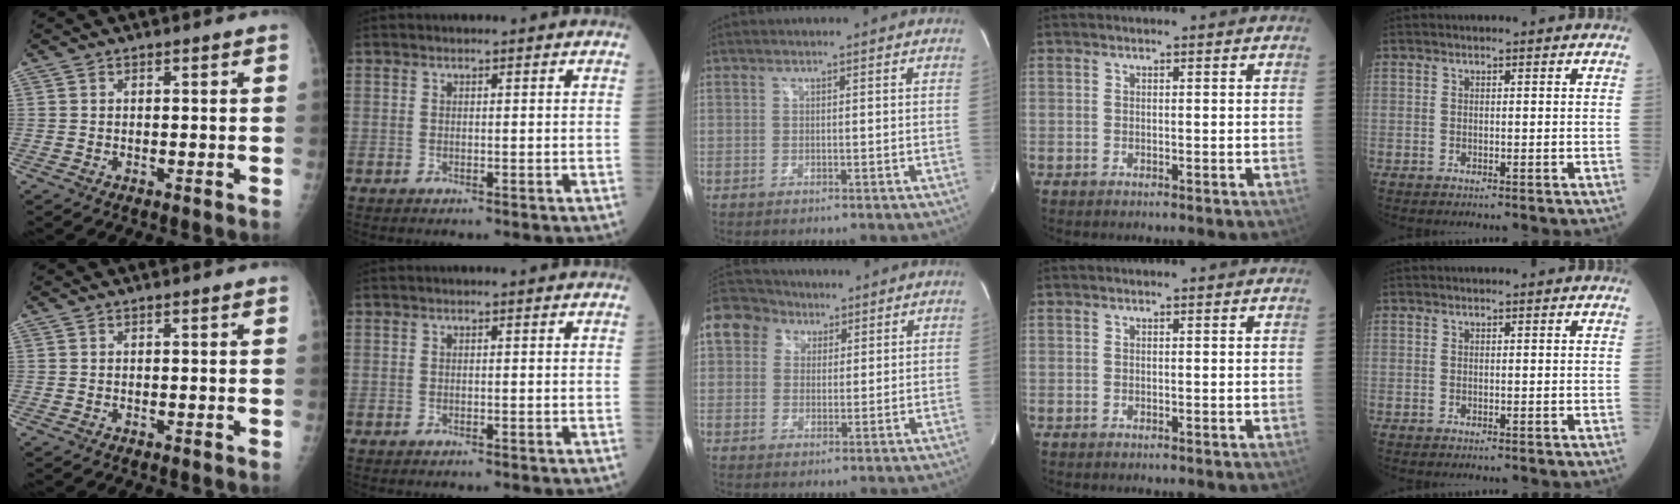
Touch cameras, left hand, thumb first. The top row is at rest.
{"middle": {"total": 10.2, "force": [4.7, 8.5, 3.4], "torque": [-0.087, 0.041, 0.083]}}